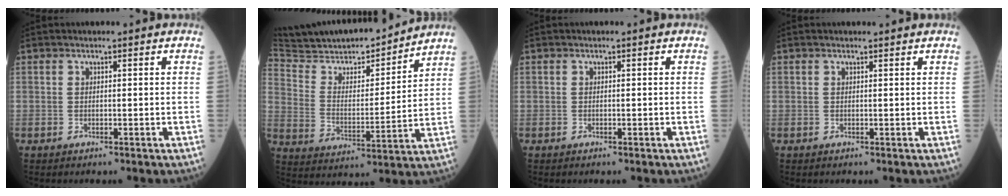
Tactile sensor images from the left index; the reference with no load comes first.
{"total": 16.7, "force": [15.2, 3.1, 6.0], "torque": [-0.102, -0.010, 0.249]}
{"total": 0.0}
{"total": 1.8, "force": [1.7, 0.1, 0.4], "torque": [-0.007, 0.011, 0.020]}